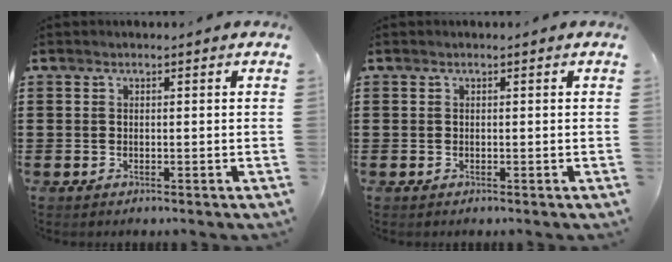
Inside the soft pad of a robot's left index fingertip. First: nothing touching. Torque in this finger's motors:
{"motor_torque": [-0.01, 0.00, 0.01, -0.01]}